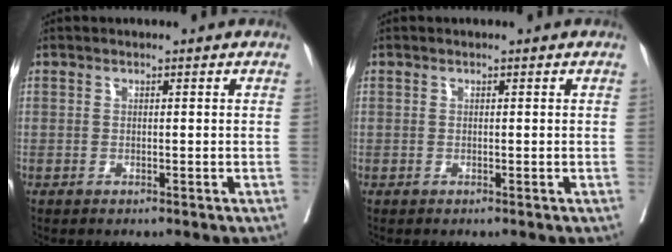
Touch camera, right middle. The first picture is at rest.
{"total": 0.0}